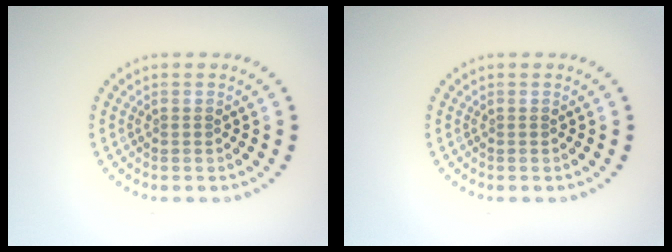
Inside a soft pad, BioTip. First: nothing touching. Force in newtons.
{"total": 0.0}